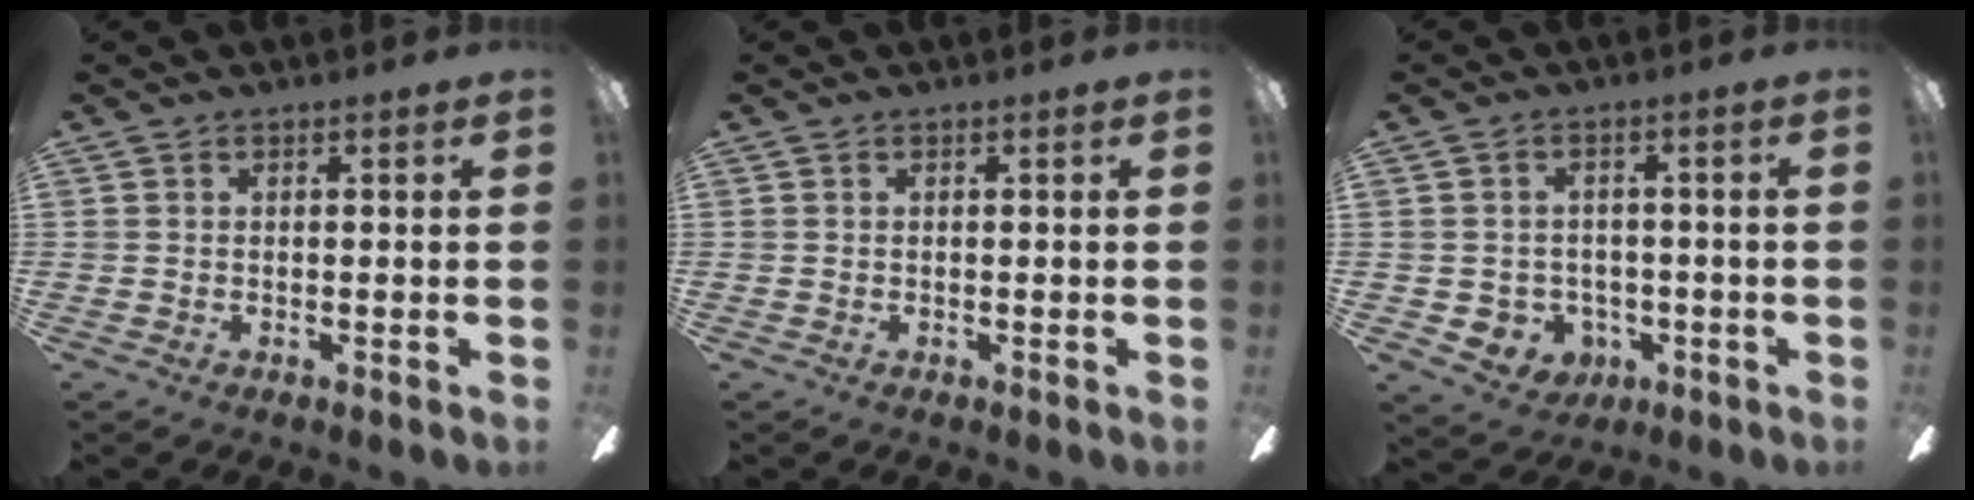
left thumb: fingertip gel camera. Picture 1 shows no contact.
{"total": 0.0}
{"total": 4.9, "force": [-0.4, 4.8, 1.0], "torque": [-0.028, 0.001, -0.005]}